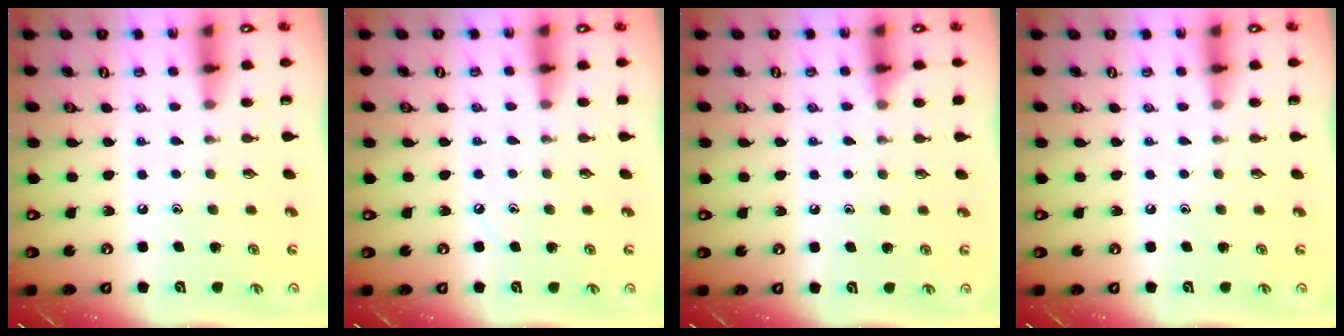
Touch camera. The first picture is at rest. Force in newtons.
{"total": 2.3, "press": 2.2, "slide": 0.4}
{"total": 4.2, "press": 4.1, "slide": 0.6}
{"total": 0.0}